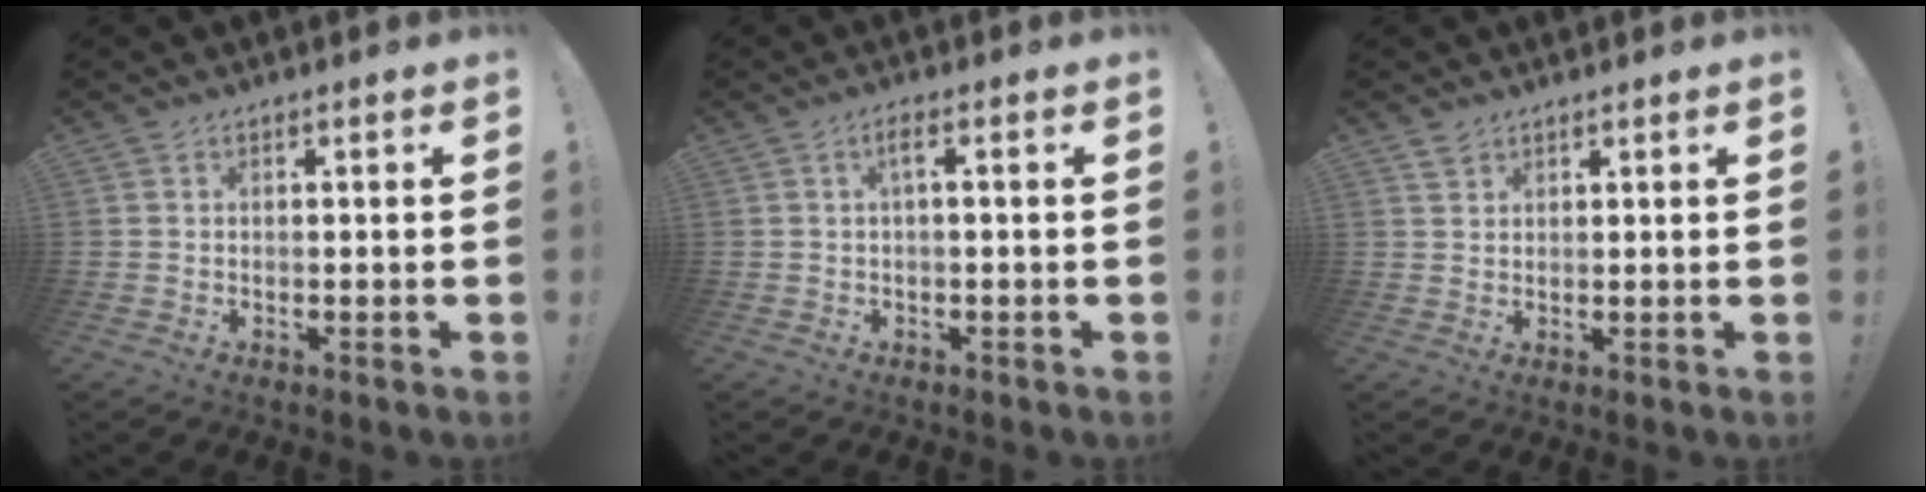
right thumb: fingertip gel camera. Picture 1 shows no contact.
{"total": 2.5, "force": [-0.1, 0.3, 2.5], "torque": [-0.056, 0.008, -0.004]}
{"total": 2.1, "force": [1.8, 1.1, 0.2], "torque": [0.008, -0.013, 0.033]}